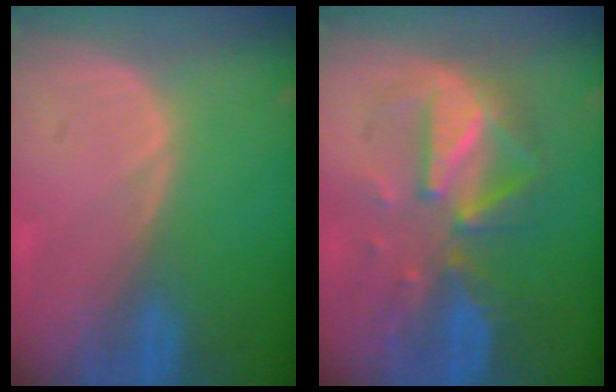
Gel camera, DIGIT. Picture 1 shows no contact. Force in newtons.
{"total": 8.0, "press": 8.0, "slide": 0.6}